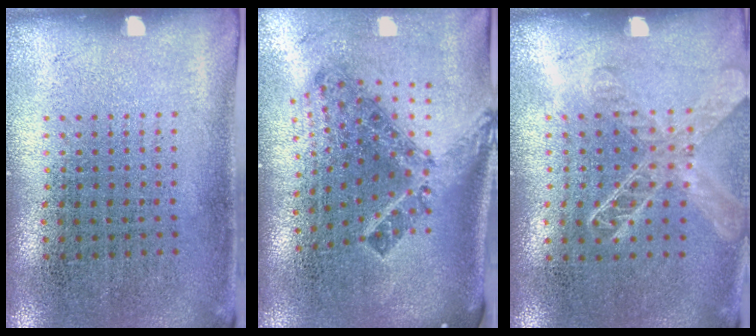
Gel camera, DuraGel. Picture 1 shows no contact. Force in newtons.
{"total": 2.1, "press": 1.3, "slide": 1.6}
{"total": 1.4, "press": 1.3, "slide": 0.5}